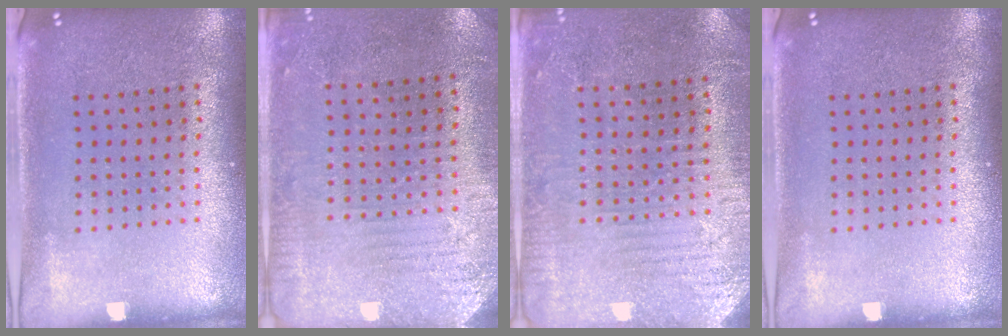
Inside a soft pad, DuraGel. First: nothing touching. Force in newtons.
{"total": 2.8, "press": 2.4, "slide": 1.4}
{"total": 2.9, "press": 2.7, "slide": 0.9}
{"total": 0.0}